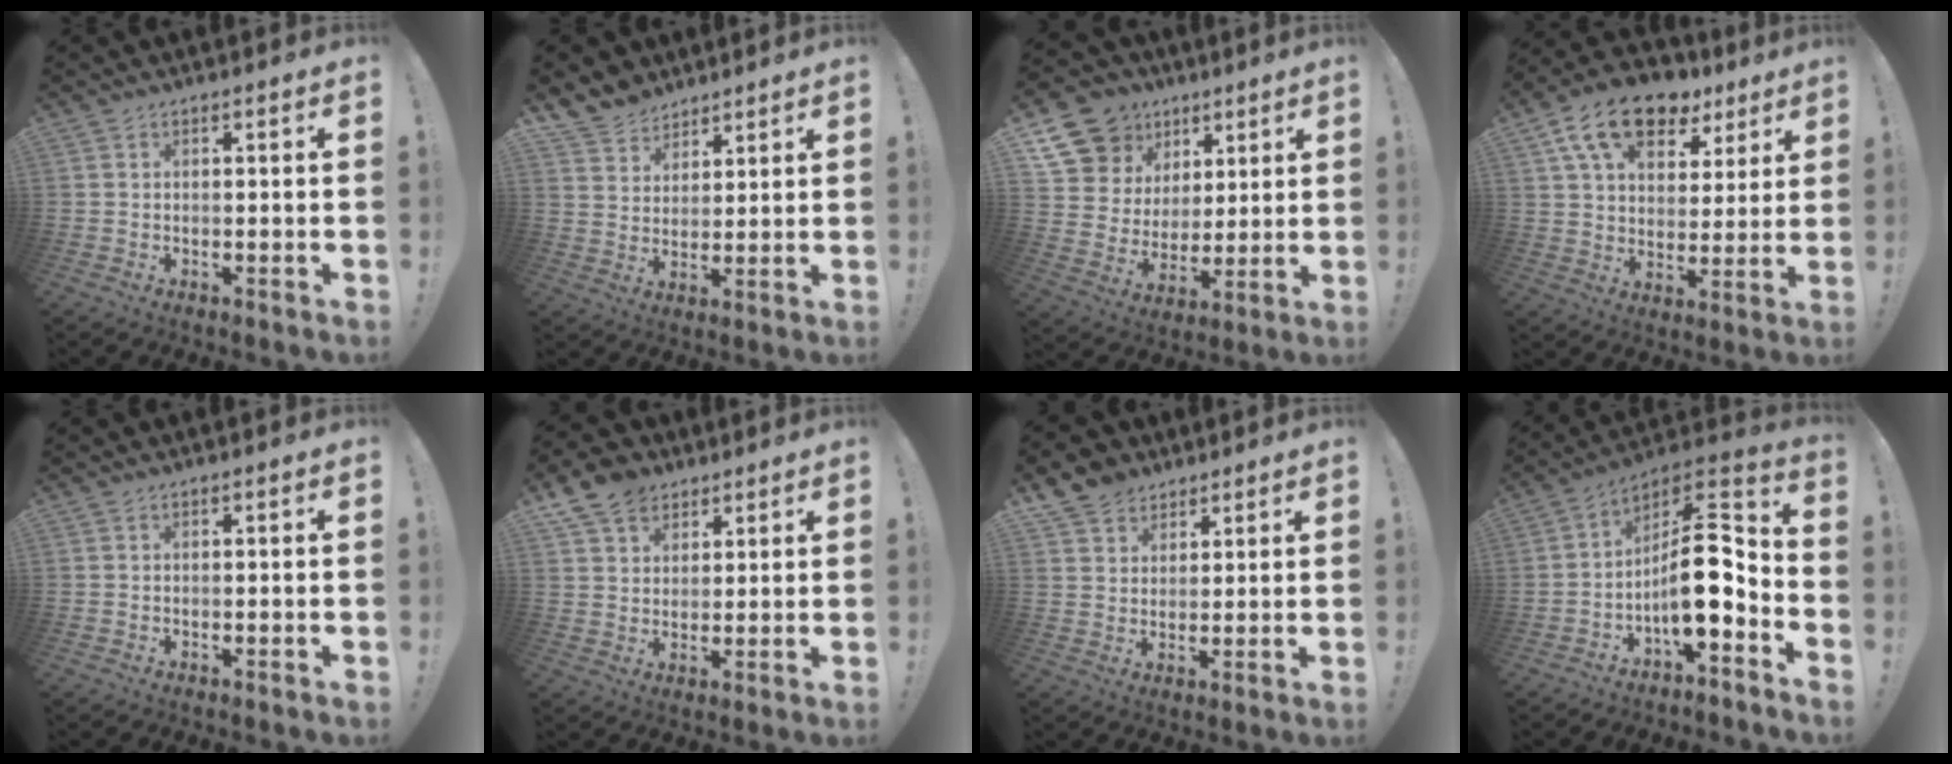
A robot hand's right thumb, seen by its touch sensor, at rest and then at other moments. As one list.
[{"total": 7.5, "force": [6.2, 4.2, 0.5], "torque": [-0.022, -0.045, 0.124]}, {"total": 15.8, "force": [8.9, 12.3, 4.3], "torque": [-0.075, -0.048, 0.191]}, {"total": 16.0, "force": [9.4, 9.3, 9.0], "torque": [-0.154, -0.048, 0.172]}, {"total": 0.0}, {"total": 9.8, "force": [6.3, 6.9, 3.1], "torque": [-0.058, -0.029, 0.126]}, {"total": 7.5, "force": [5.3, 5.1, 0.9], "torque": [-0.017, -0.037, 0.107]}, {"total": 15.1, "force": [-2.6, 6.0, 13.6], "torque": [-0.220, 0.009, -0.039]}]